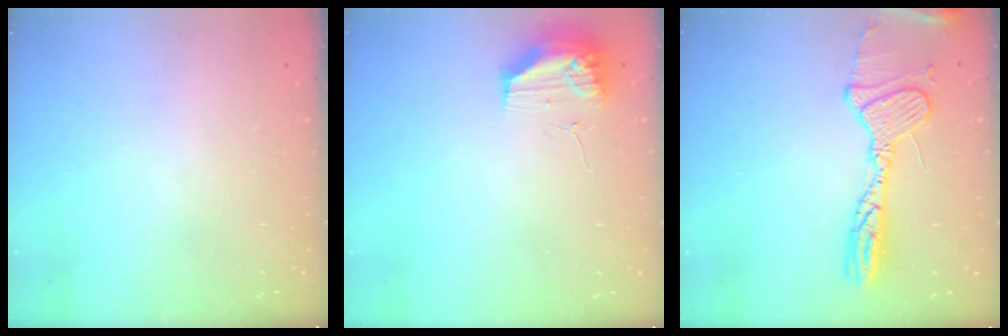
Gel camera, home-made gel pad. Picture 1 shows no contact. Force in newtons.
{"total": 10.8, "press": 10.5, "slide": 2.8}
{"total": 15.8, "press": 15.8, "slide": 1.1}